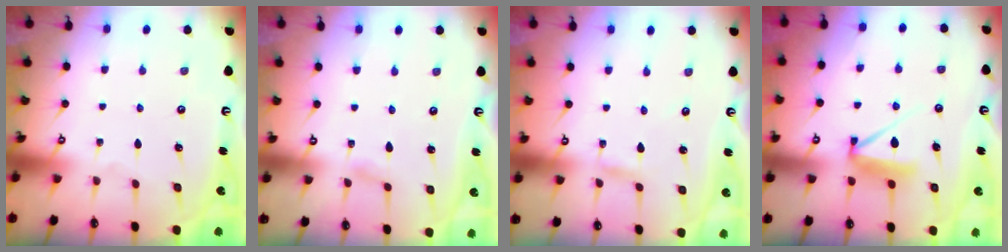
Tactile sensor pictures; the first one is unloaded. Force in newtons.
{"total": 2.1, "press": 2.1, "slide": 0.3}
{"total": 2.3, "press": 2.3, "slide": 0.2}
{"total": 9.5, "press": 9.4, "slide": 0.9}